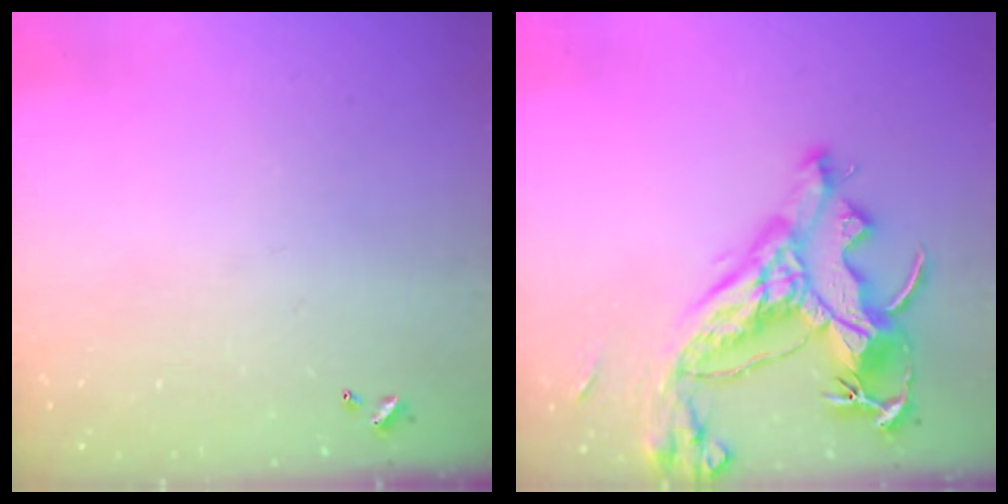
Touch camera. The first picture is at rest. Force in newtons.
{"total": 14.9, "press": 14.7, "slide": 2.3}